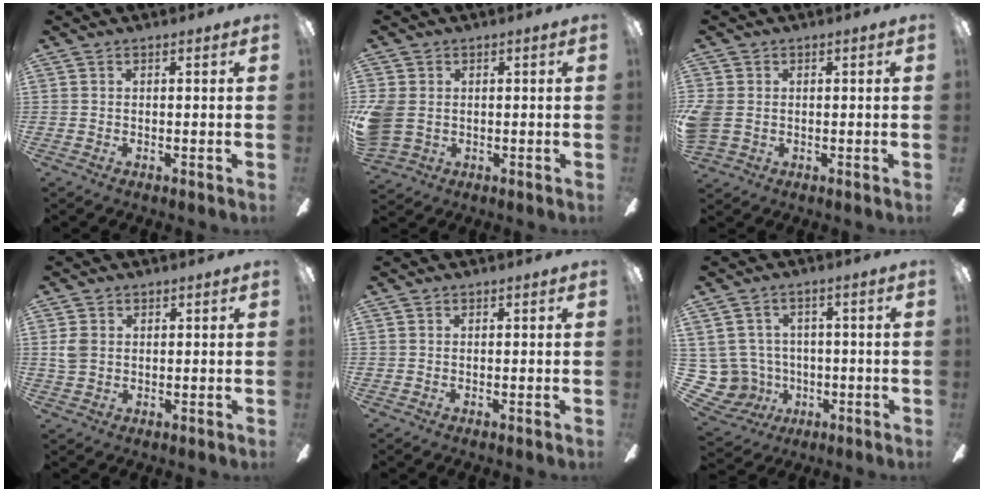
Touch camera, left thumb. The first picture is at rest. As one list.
[{"total": 7.0, "force": [0.1, 5.8, 3.9], "torque": [-0.105, 0.010, 0.005]}, {"total": 4.9, "force": [-0.2, 4.1, 2.6], "torque": [-0.069, 0.006, -0.001]}, {"total": 3.9, "force": [1.1, 3.2, 2.1], "torque": [-0.044, 0.000, 0.019]}, {"total": 0.0}, {"total": 8.2, "force": [-0.1, 8.1, 1.4], "torque": [-0.083, 0.001, 0.008]}]